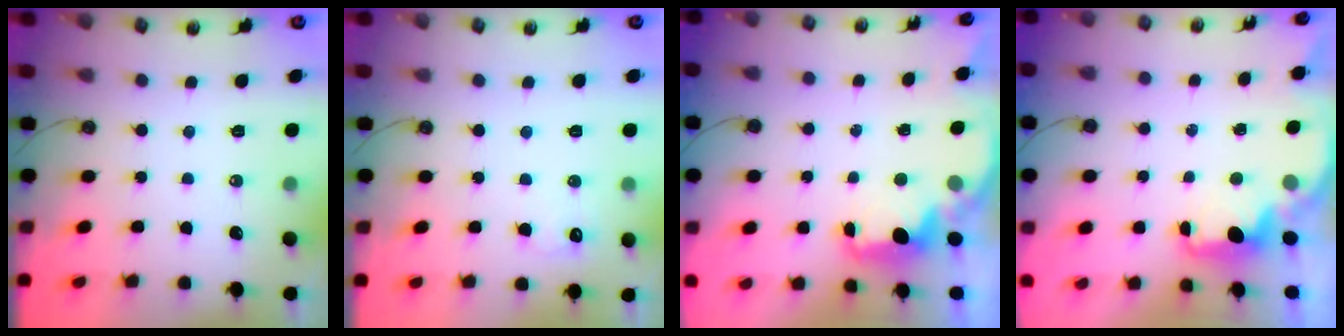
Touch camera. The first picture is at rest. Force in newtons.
{"total": 4.9, "press": 4.8, "slide": 1.2}
{"total": 2.4, "press": 2.3, "slide": 0.9}
{"total": 2.2, "press": 2.1, "slide": 0.8}